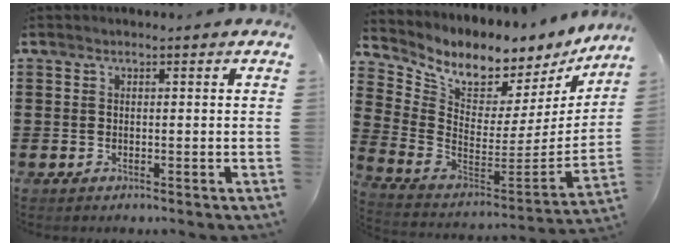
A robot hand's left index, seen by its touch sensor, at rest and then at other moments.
{"total": 5.6, "force": [5.0, 1.9, 1.6], "torque": [-0.062, -0.059, 0.083]}